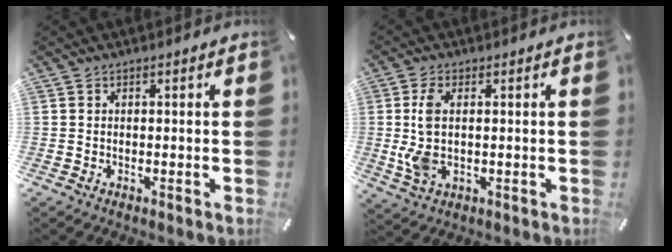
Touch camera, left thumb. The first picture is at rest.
{"total": 7.6, "force": [0.2, 4.1, 6.4], "torque": [-0.151, 0.001, 0.000]}